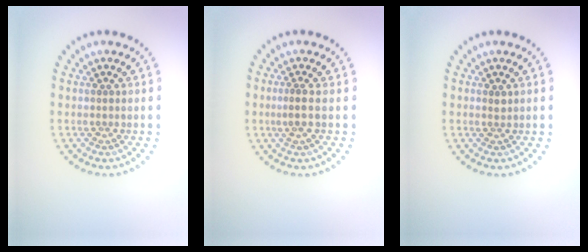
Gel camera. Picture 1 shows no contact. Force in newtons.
{"total": 1.4, "press": 1.2, "slide": 0.8}
{"total": 0.6, "press": 0.4, "slide": 0.4}